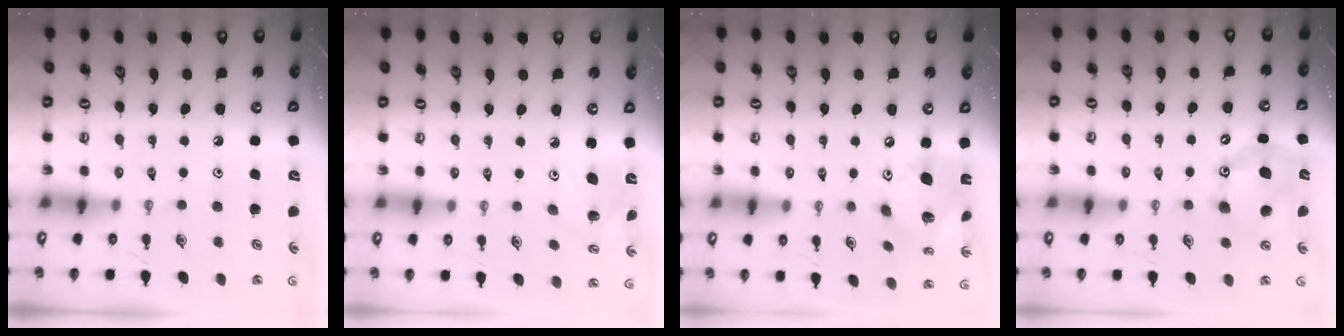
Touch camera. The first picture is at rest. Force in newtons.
{"total": 4.5, "press": 4.2, "slide": 1.5}
{"total": 15.1, "press": 14.8, "slide": 3.1}
{"total": 12.8, "press": 12.8, "slide": 0.2}